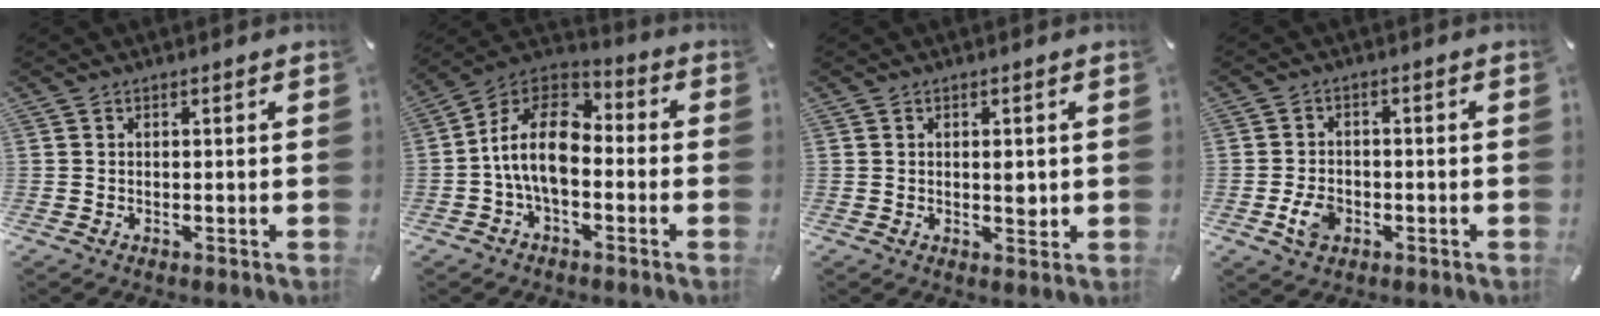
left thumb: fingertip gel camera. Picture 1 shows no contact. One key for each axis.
{"total": 14.5, "fx": -2.7, "fy": 8.7, "fz": 11.3, "tx": -0.232, "ty": 0.021, "tz": -0.052}
{"total": 2.7, "fx": 0.3, "fy": 1.5, "fz": 2.2, "tx": -0.028, "ty": -0.003, "tz": 0.002}
{"total": 4.9, "fx": -1.6, "fy": 3.7, "fz": 2.8, "tx": -0.058, "ty": 0.000, "tz": -0.032}